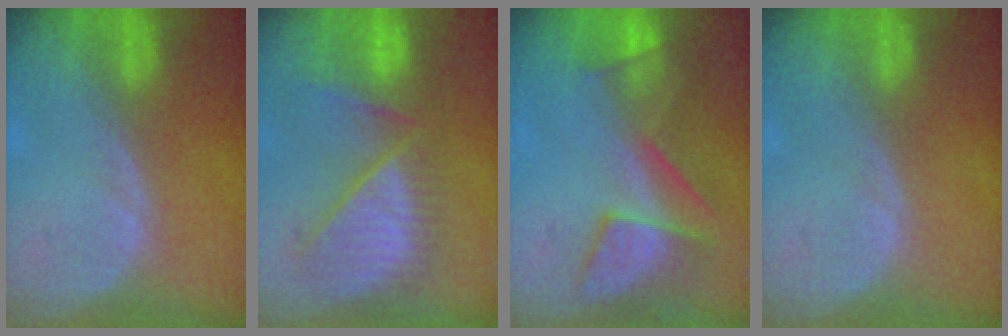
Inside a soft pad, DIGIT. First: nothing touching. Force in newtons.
{"total": 10.0, "press": 9.4, "slide": 3.2}
{"total": 8.0, "press": 7.5, "slide": 2.8}
{"total": 0.0}